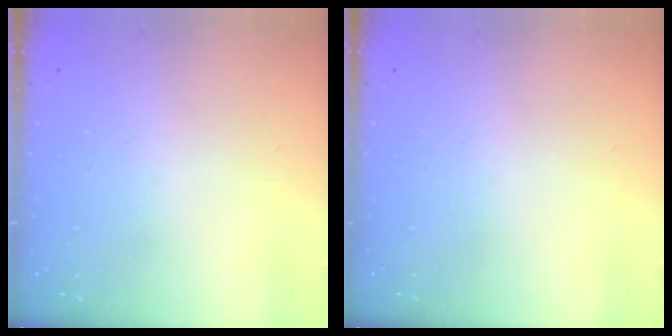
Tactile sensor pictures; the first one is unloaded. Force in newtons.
{"total": 0.0}